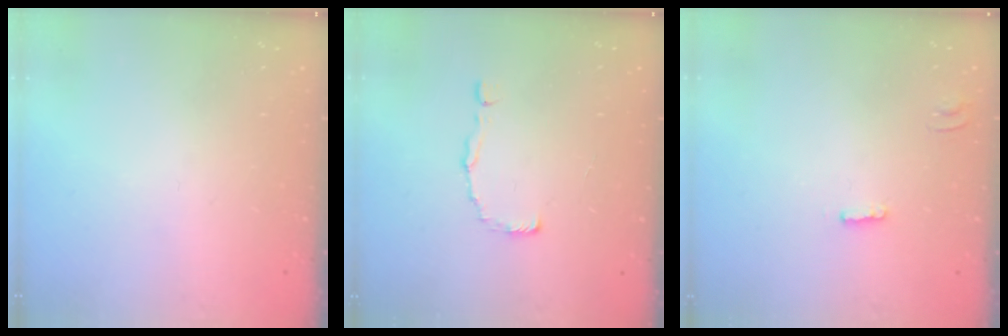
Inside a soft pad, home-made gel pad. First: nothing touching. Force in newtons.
{"total": 2.0, "press": 2.0, "slide": 0.1}
{"total": 1.8, "press": 1.8, "slide": 0.2}